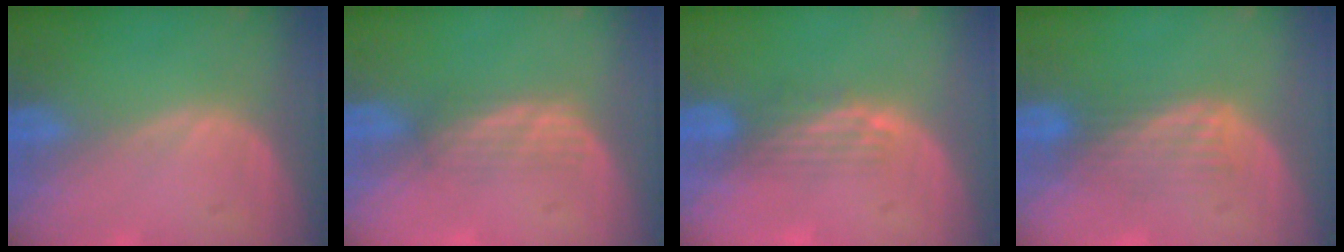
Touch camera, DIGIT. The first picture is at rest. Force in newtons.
{"total": 2.9, "press": 2.6, "slide": 1.4}
{"total": 3.3, "press": 2.8, "slide": 1.7}
{"total": 4.2, "press": 3.4, "slide": 2.5}